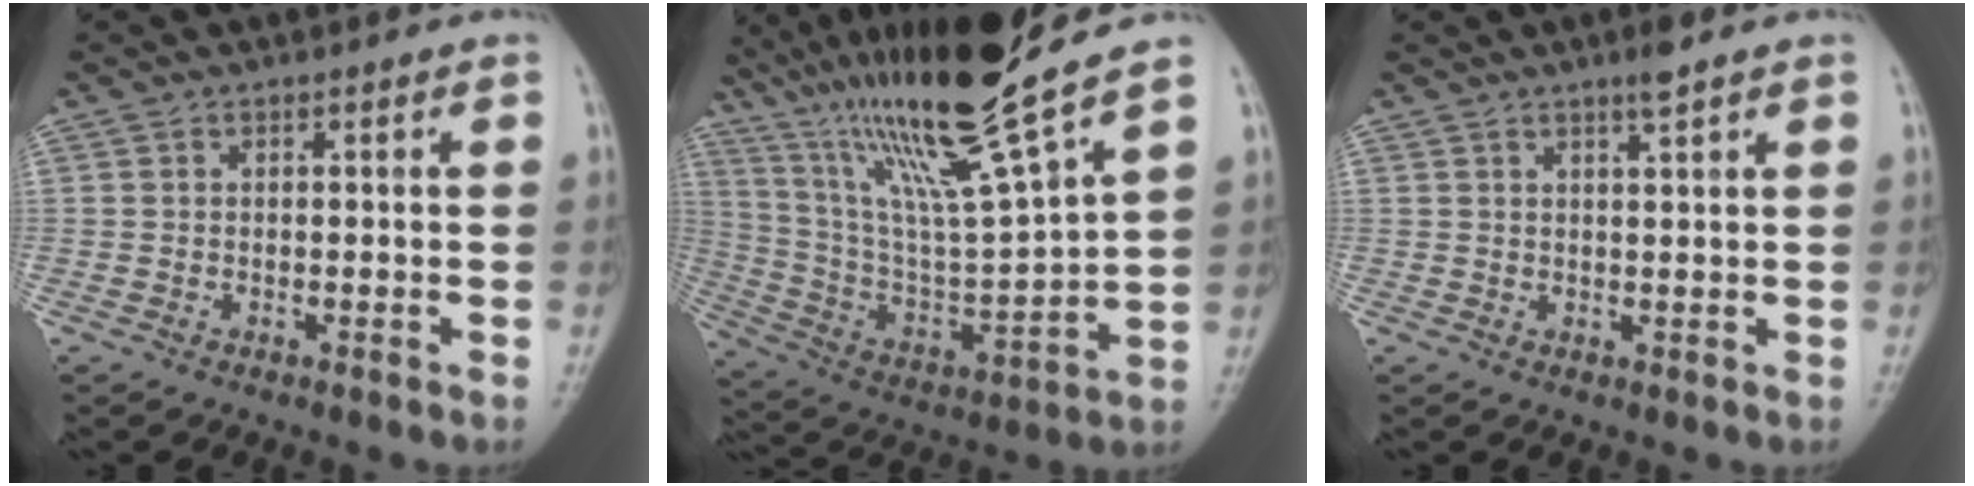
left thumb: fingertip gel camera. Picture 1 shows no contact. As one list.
[{"total": 22.1, "force": [15.9, 0.5, 15.3], "torque": [-0.261, -0.065, 0.298]}, {"total": 2.6, "force": [1.8, 0.2, 1.9], "torque": [-0.032, -0.011, 0.030]}]